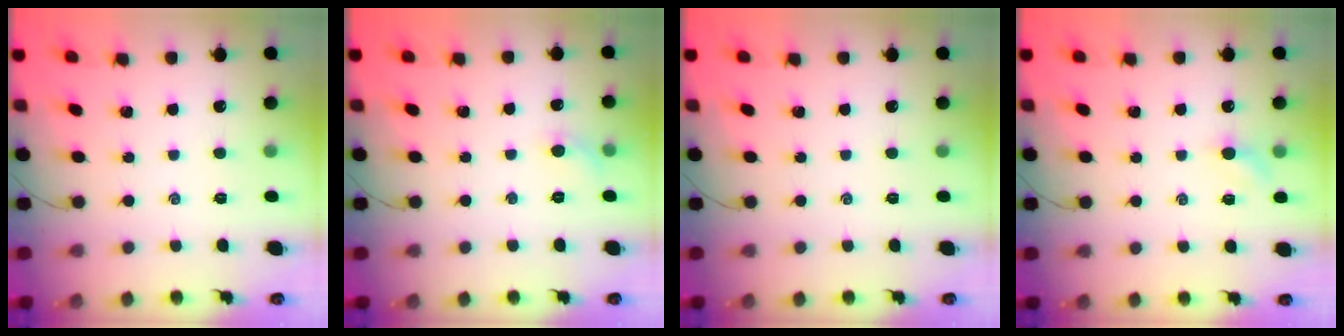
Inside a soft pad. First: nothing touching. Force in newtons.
{"total": 4.5, "press": 4.3, "slide": 1.5}
{"total": 0.0}
{"total": 2.9, "press": 2.7, "slide": 0.9}